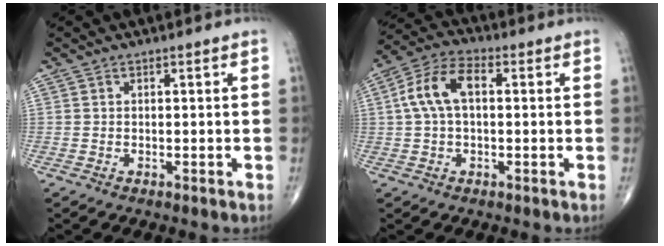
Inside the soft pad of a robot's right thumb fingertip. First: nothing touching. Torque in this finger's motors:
{"motor_torque": [-0.30, 0.54, 0.39, 0.00, 0.24]}